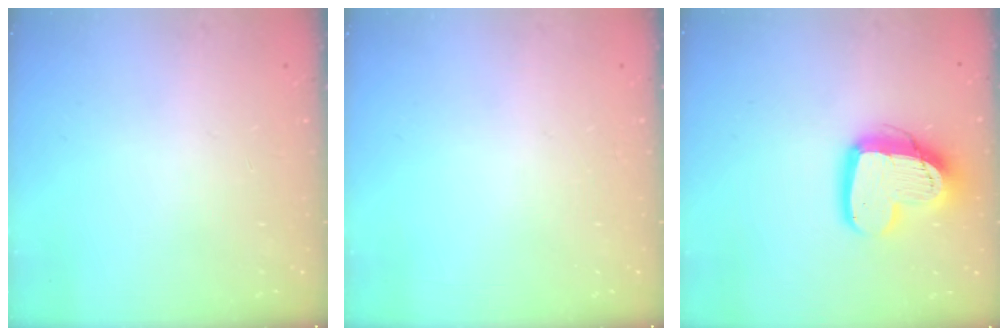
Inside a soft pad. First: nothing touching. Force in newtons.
{"total": 0.0}
{"total": 15.5, "press": 15.4, "slide": 1.4}